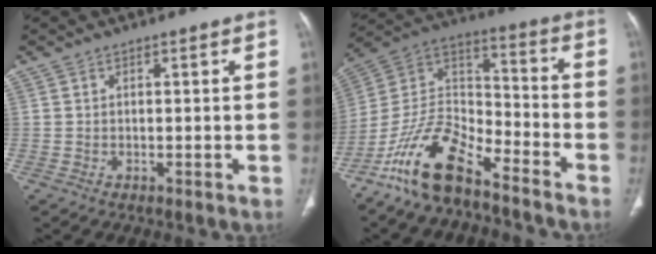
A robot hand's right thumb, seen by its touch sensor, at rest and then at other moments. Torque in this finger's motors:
{"motor_torque": [0.32, 0.52, 1.55, -1.22, 0.38]}